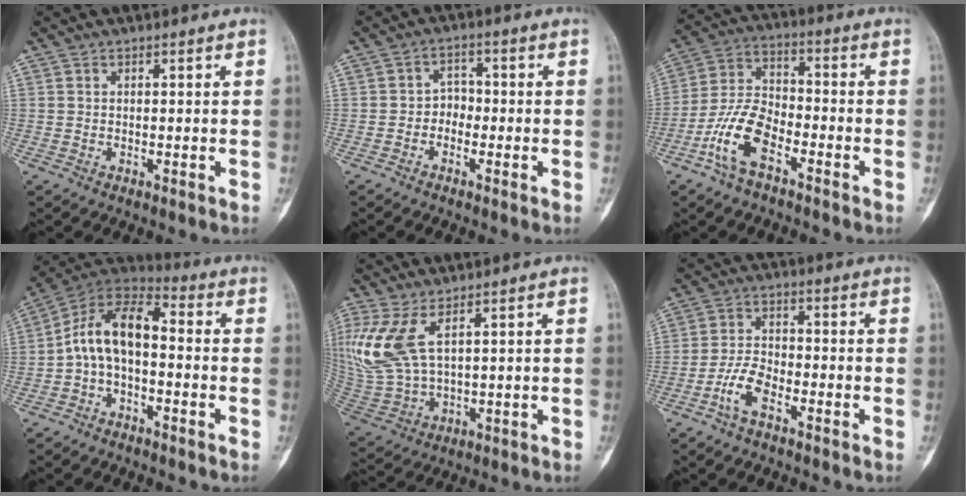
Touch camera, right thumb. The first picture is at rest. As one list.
[{"total": 3.1, "force": [-1.2, 2.5, 1.2], "torque": [0.006, 0.016, -0.032]}, {"total": 10.6, "force": [-5.6, 5.2, 7.4], "torque": [-0.150, 0.034, -0.115]}, {"total": 11.2, "force": [-1.5, 6.3, 9.2], "torque": [-0.155, 0.049, -0.042]}, {"total": 11.8, "force": [5.0, 5.1, 9.5], "torque": [-0.226, -0.015, 0.117]}, {"total": 5.8, "force": [-3.5, 2.6, 3.9], "torque": [-0.075, 0.022, -0.072]}]